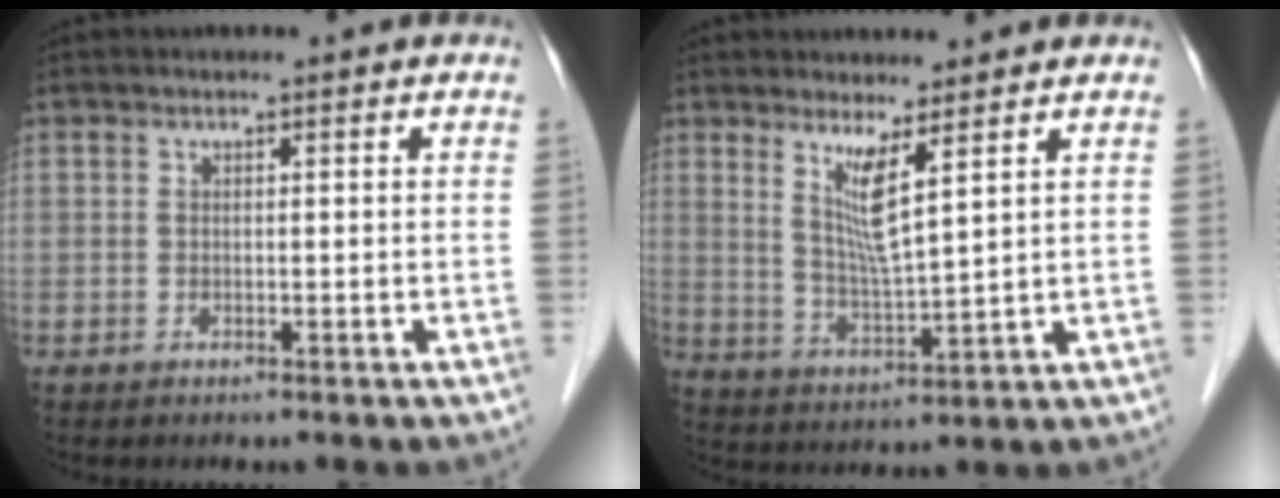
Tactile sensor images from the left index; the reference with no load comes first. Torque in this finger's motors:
{"motor_torque": [0.99, -0.61, 0.52, 0.08]}